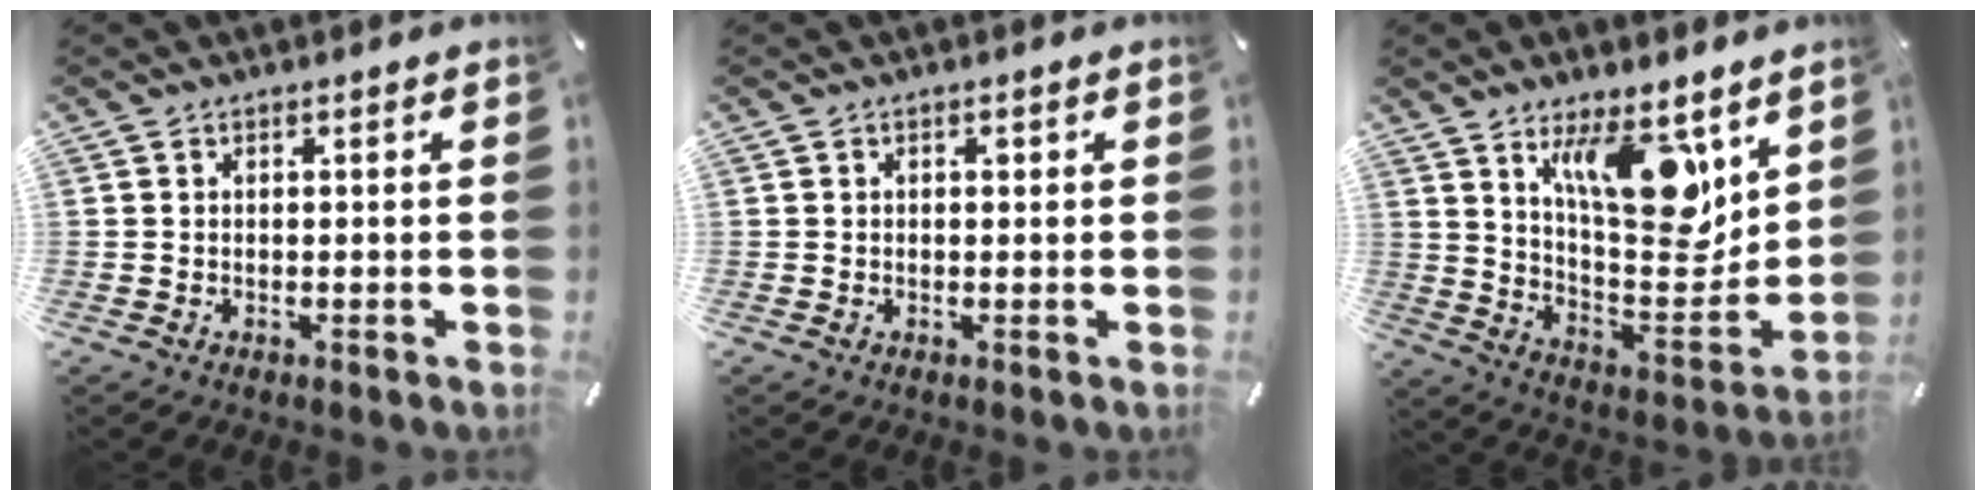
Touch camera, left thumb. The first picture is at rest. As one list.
[{"total": 1.0, "force": [0.2, 0.8, 0.6], "torque": [-0.005, 0.002, 0.001]}, {"total": 16.4, "force": [10.5, 6.6, 10.7], "torque": [-0.161, -0.074, 0.182]}]